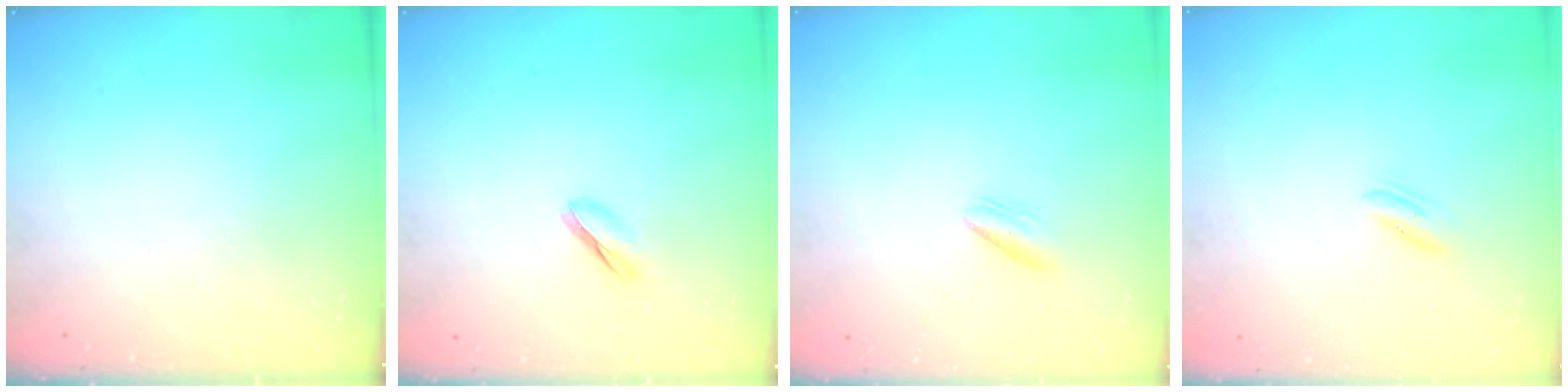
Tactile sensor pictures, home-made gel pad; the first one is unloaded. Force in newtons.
{"total": 4.2, "press": 4.0, "slide": 1.2}
{"total": 4.4, "press": 4.1, "slide": 1.5}
{"total": 1.3, "press": 1.1, "slide": 0.6}